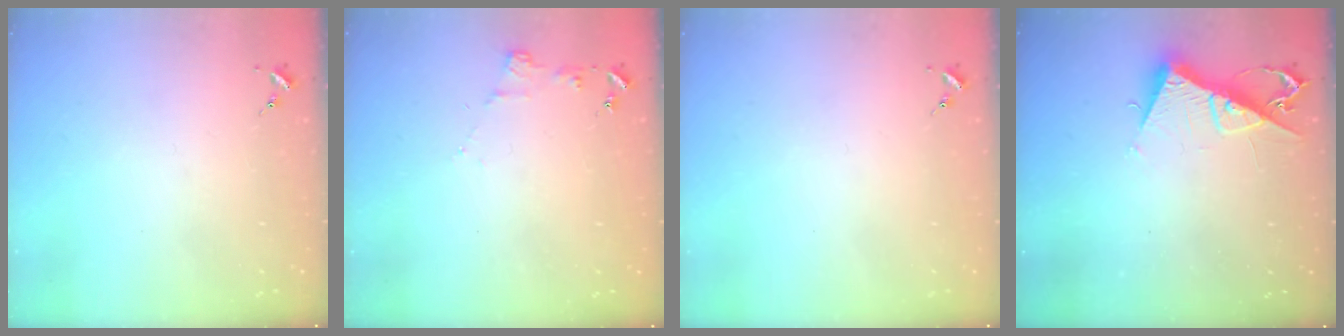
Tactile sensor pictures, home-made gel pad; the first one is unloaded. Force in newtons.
{"total": 4.3, "press": 4.2, "slide": 0.5}
{"total": 0.0}
{"total": 10.2, "press": 10.2, "slide": 0.7}